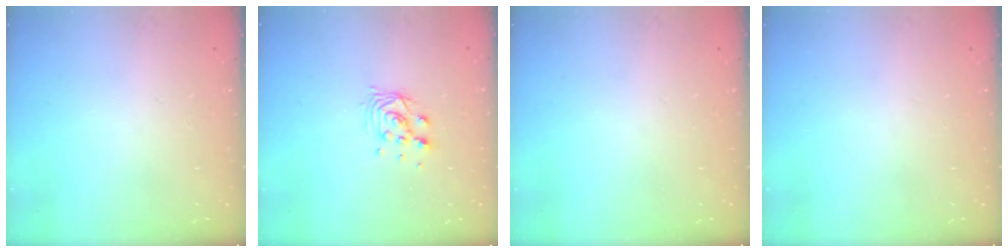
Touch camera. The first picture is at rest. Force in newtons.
{"total": 7.0, "press": 7.0, "slide": 0.4}
{"total": 0.0}
{"total": 0.0}